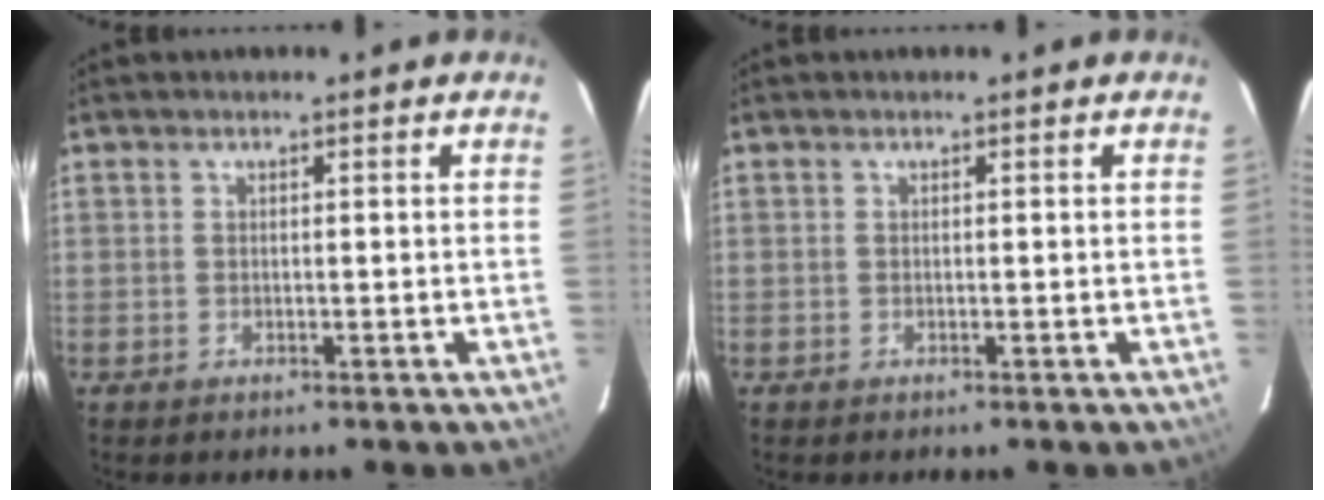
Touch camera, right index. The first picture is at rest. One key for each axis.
{"total": 0.0}